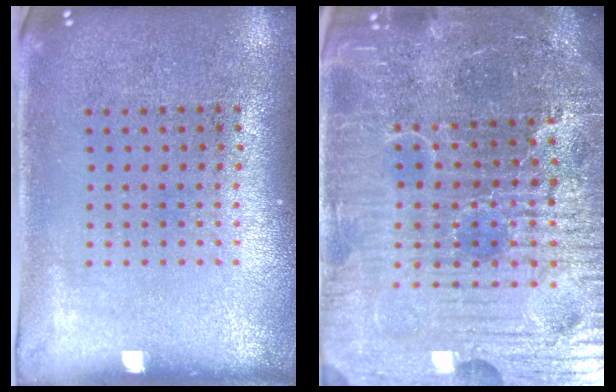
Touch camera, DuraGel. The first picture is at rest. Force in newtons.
{"total": 6.9, "press": 6.2, "slide": 3.1}